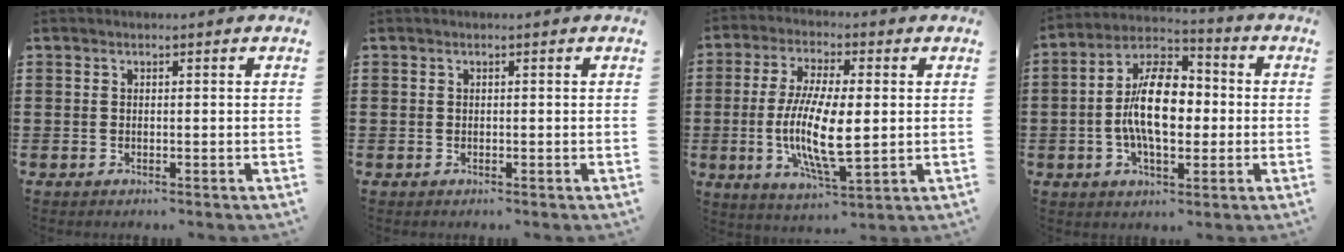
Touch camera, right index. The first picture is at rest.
{"total": 0.0}
{"total": 11.3, "force": [-0.6, 3.8, 10.6], "torque": [-0.218, -0.007, -0.012]}
{"total": 11.6, "force": [-0.8, 6.0, 9.9], "torque": [-0.197, 0.002, -0.023]}